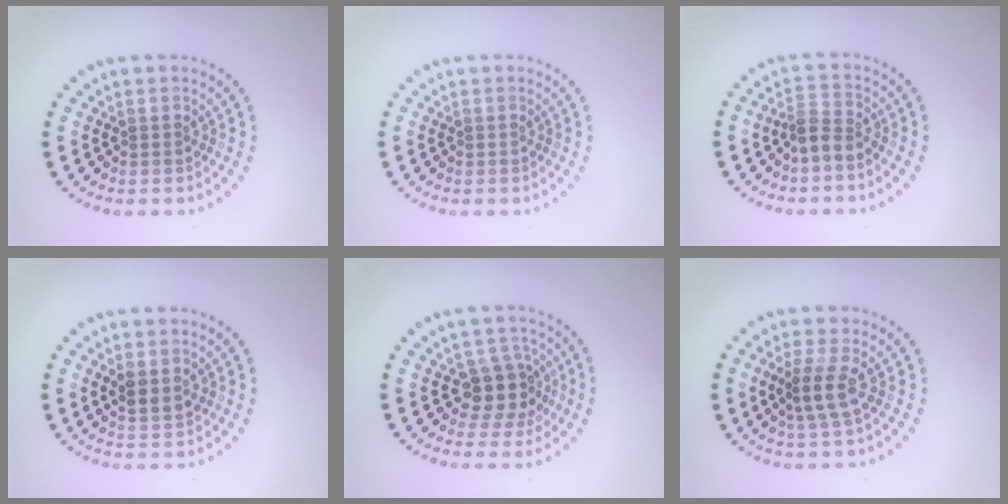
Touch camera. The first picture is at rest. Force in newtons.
{"total": 0.0}
{"total": 2.4, "press": 1.8, "slide": 1.6}
{"total": 1.9, "press": 1.7, "slide": 0.7}
{"total": 3.6, "press": 2.8, "slide": 2.1}
{"total": 2.6, "press": 2.2, "slide": 1.4}